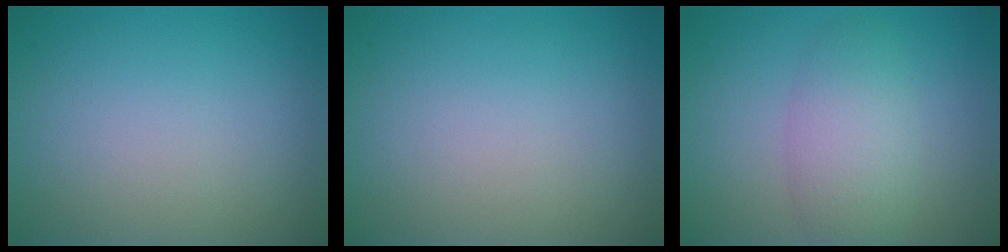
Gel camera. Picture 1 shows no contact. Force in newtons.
{"total": 0.0}
{"total": 4.0, "press": 4.0, "slide": 0.1}